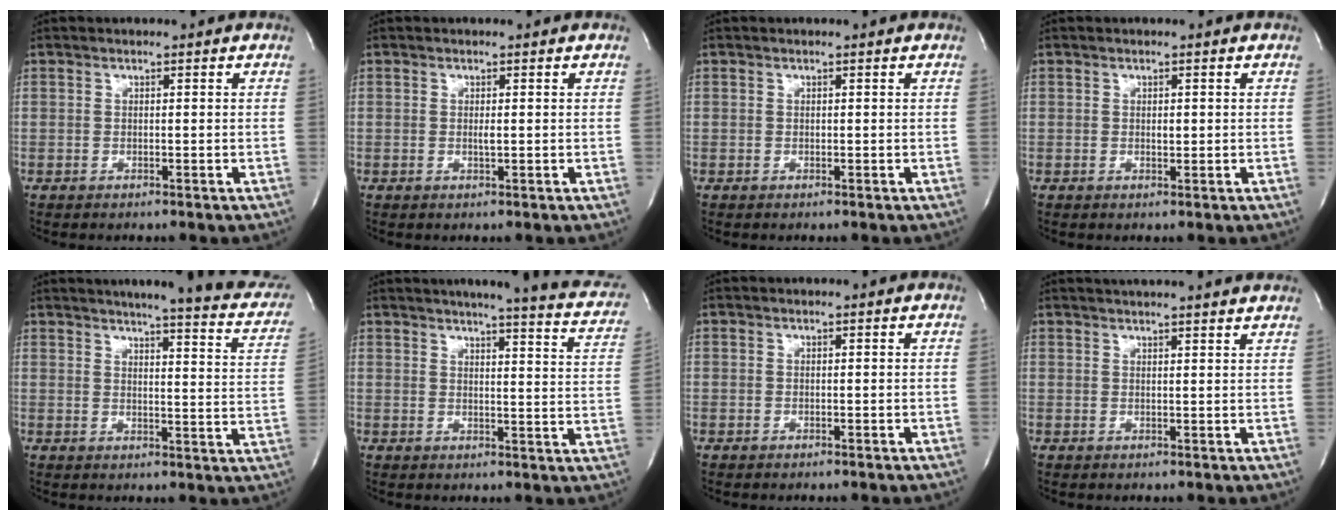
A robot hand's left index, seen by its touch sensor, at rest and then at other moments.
{"total": 0.7, "force": [0.0, 0.0, 0.7], "torque": [-0.019, -0.004, 0.000]}
{"total": 0.0}
{"total": 0.7, "force": [0.1, 0.4, 0.6], "torque": [-0.009, -0.002, 0.002]}
{"total": 18.7, "force": [15.8, 2.0, 9.7], "torque": [-0.119, -0.030, 0.173]}
{"total": 17.2, "force": [14.5, 1.7, 9.1], "torque": [-0.114, -0.026, 0.154]}
{"total": 0.0}
{"total": 12.9, "force": [11.8, 0.4, 5.1], "torque": [-0.079, 0.023, 0.143]}